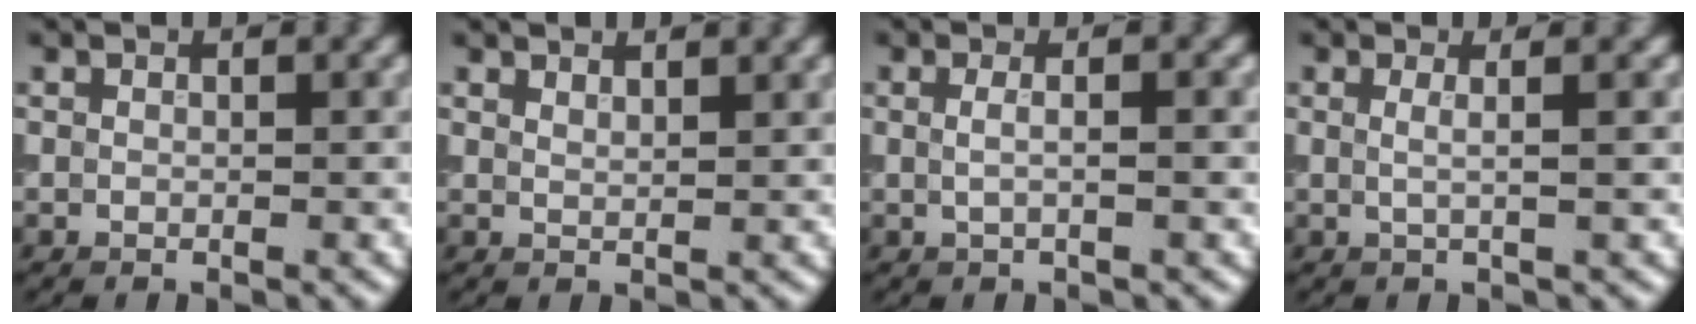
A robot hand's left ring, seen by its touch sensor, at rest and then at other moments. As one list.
[{"total": 2.1, "force": [1.8, 0.6, 0.9], "torque": [-0.003, 0.005, 0.019]}, {"total": 2.5, "force": [0.4, 1.1, 2.2], "torque": [-0.023, -0.003, -0.009]}, {"total": 2.4, "force": [0.5, 0.8, 2.2], "torque": [-0.033, -0.001, -0.010]}]